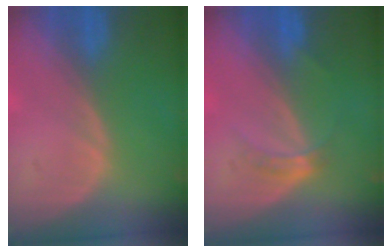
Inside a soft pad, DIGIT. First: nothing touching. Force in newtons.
{"total": 2.8, "press": 2.5, "slide": 1.3}